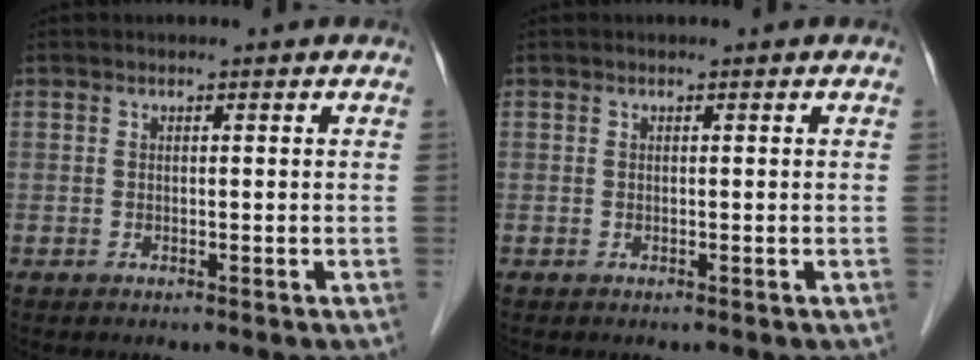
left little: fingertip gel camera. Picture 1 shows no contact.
{"total": 0.0}